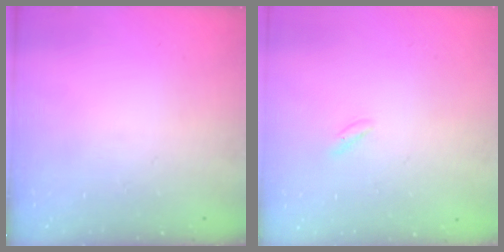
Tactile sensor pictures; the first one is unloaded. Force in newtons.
{"total": 1.2, "press": 0.9, "slide": 0.8}